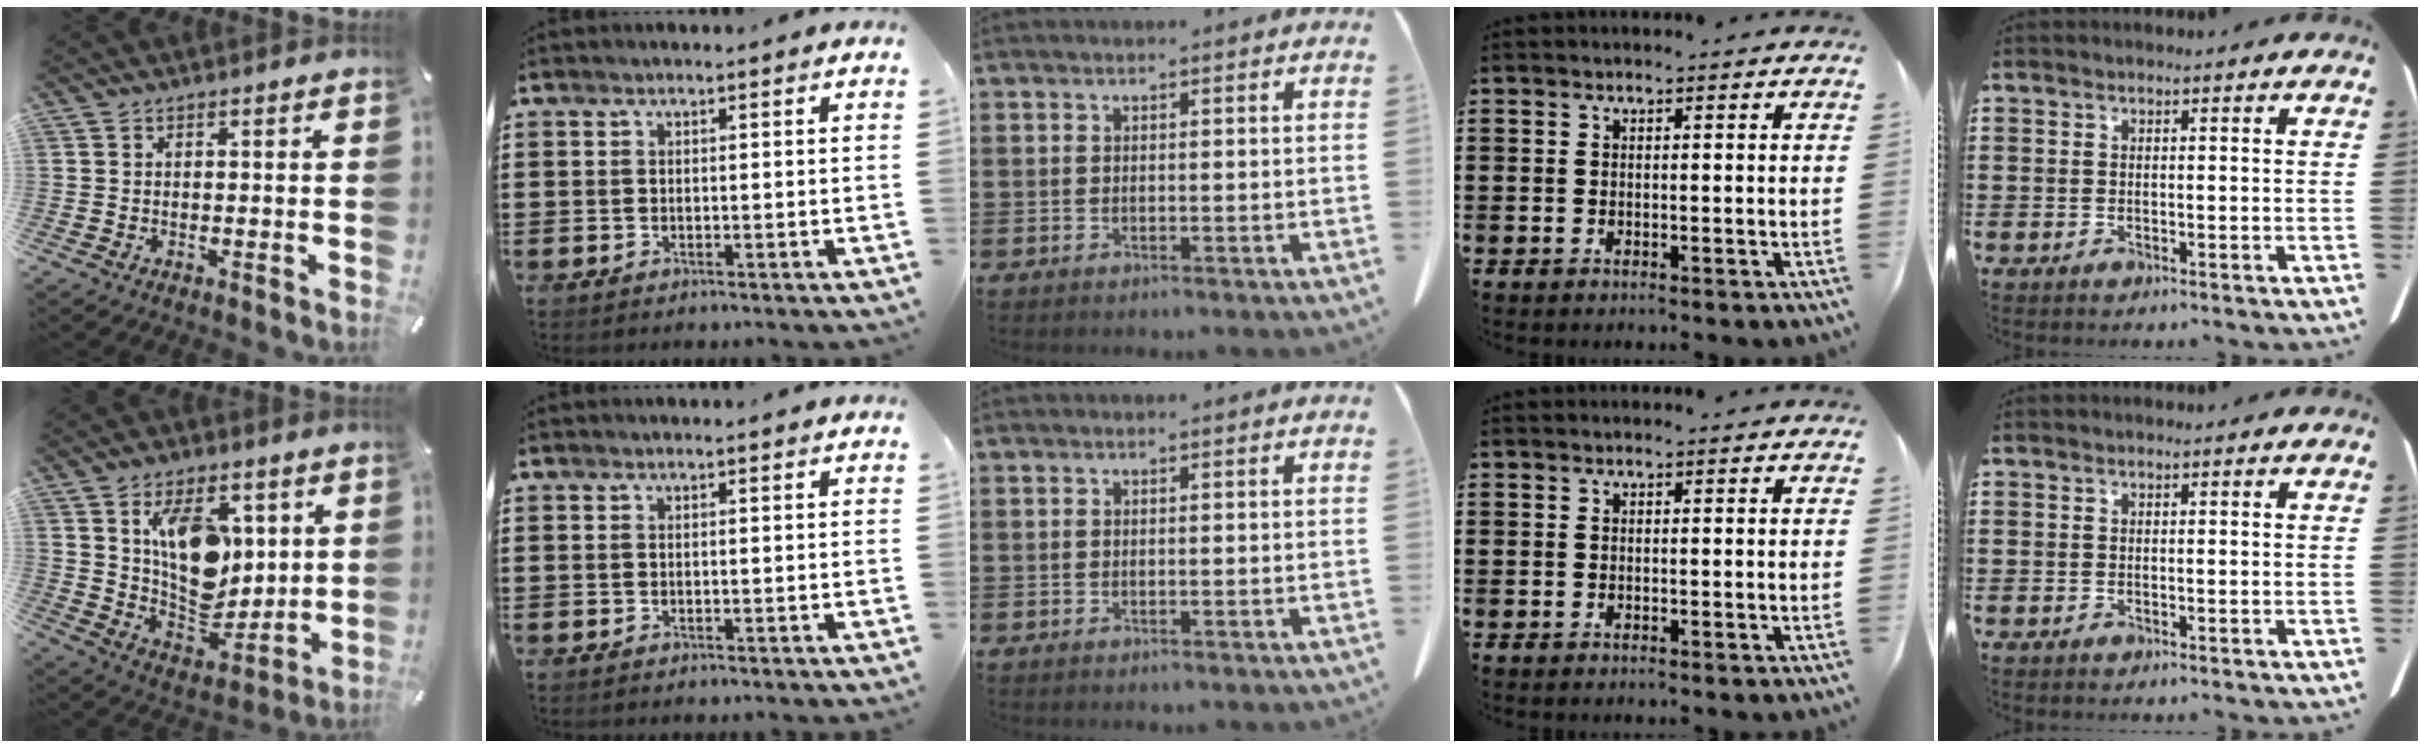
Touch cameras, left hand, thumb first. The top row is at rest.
{"thumb": {"total": 15.0, "force": [5.5, 10.2, 9.5], "torque": [-0.143, -0.025, 0.105]}}